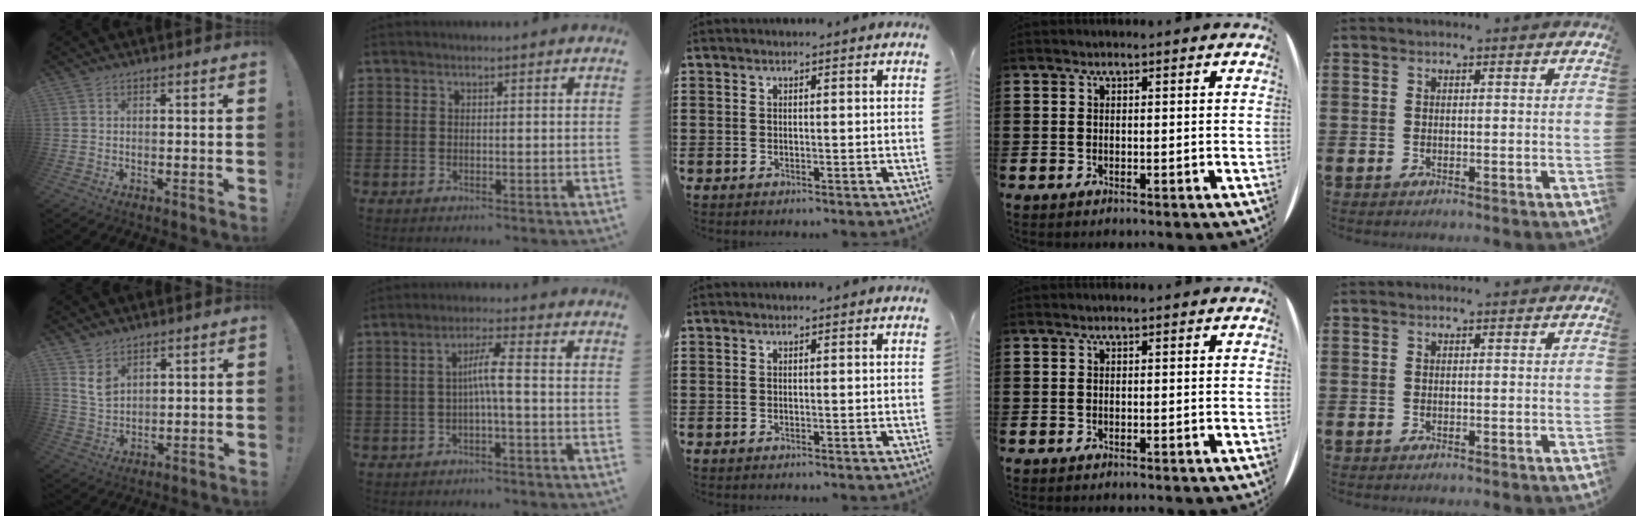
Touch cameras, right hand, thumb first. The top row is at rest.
{"thumb": {"total": 6.0, "force": [3.9, 3.4, 3.1], "torque": [-0.047, -0.022, 0.073]}, "index": {"total": 4.3, "force": [-0.7, 0.0, 4.2], "torque": [-0.078, 0.001, -0.017]}}